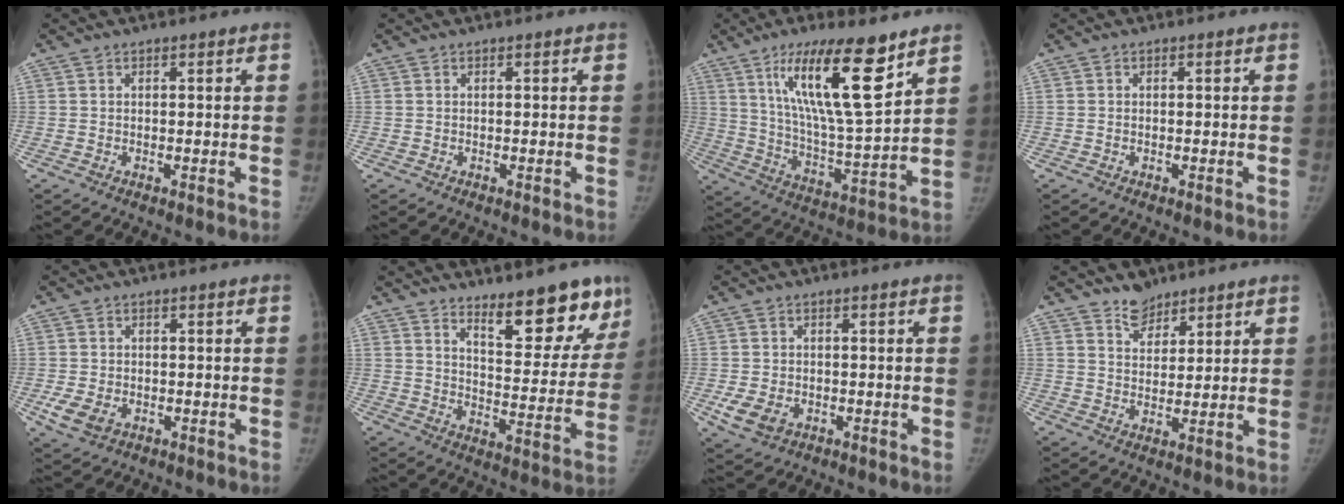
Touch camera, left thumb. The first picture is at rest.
{"total": 0.0}
{"total": 18.4, "force": [10.4, 3.7, 14.8], "torque": [-0.239, -0.059, 0.192]}
{"total": 0.0}
{"total": 4.5, "force": [-1.4, 3.3, 2.8], "torque": [-0.059, -0.005, -0.016]}
{"total": 14.0, "force": [10.3, 4.6, 8.3], "torque": [-0.054, -0.079, 0.154]}
{"total": 5.2, "force": [-1.6, 3.8, 3.1], "torque": [-0.059, -0.005, -0.019]}
{"total": 4.7, "force": [3.9, 2.6, 0.7], "torque": [0.015, -0.032, 0.068]}